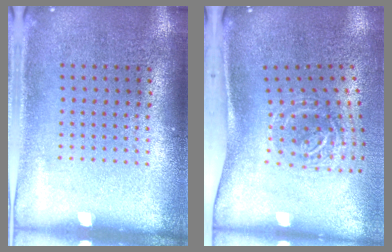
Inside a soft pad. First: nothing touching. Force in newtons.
{"total": 2.0, "press": 1.2, "slide": 1.6}